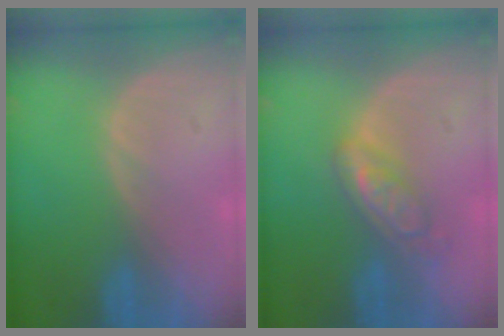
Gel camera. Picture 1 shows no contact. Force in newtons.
{"total": 5.6, "press": 4.9, "slide": 2.8}